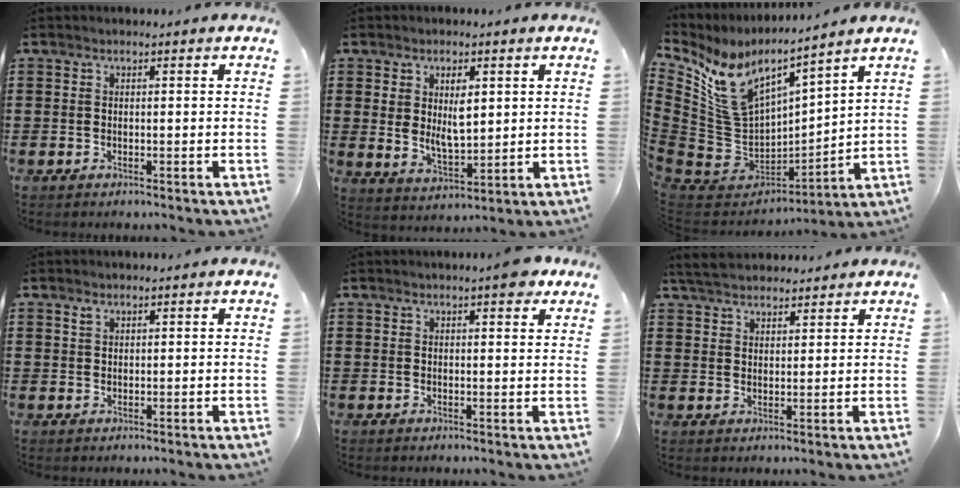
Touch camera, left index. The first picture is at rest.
{"total": 5.8, "force": [1.7, 2.8, 4.8], "torque": [-0.084, 0.000, 0.028]}
{"total": 9.2, "force": [6.5, 4.2, 5.1], "torque": [-0.148, -0.054, 0.117]}
{"total": 1.0, "force": [0.7, 0.5, 0.5], "torque": [-0.012, 0.003, 0.014]}
{"total": 3.7, "force": [2.8, 0.7, 2.3], "torque": [-0.028, -0.006, 0.044]}
{"total": 4.0, "force": [3.8, 1.1, 1.0], "torque": [-0.031, -0.003, 0.072]}